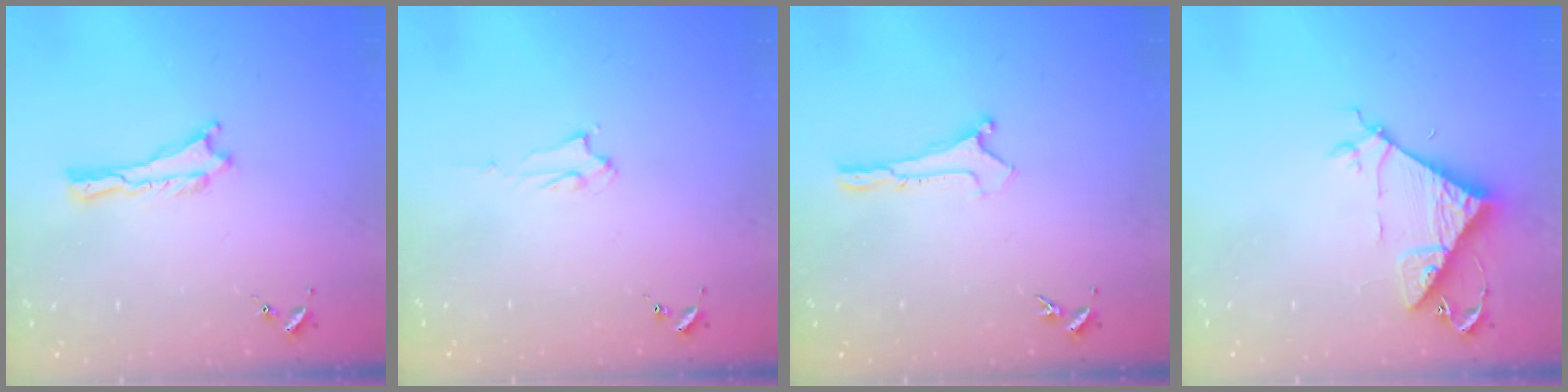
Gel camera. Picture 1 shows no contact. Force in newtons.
{"total": 2.0, "press": 2.0, "slide": 0.2}
{"total": 0.0}
{"total": 7.7, "press": 7.7, "slide": 0.7}